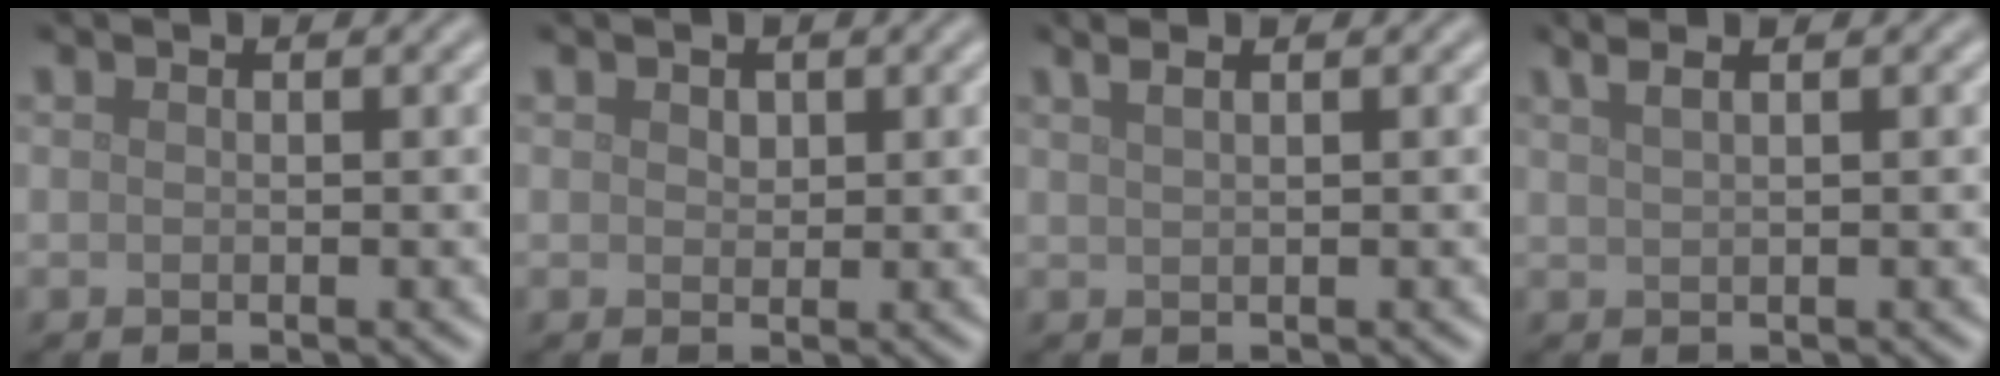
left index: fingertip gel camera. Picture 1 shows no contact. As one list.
[{"total": 0.9, "force": [0.5, 0.6, 0.4], "torque": [-0.008, -0.003, 0.009]}, {"total": 3.0, "force": [1.8, 1.4, 1.9], "torque": [-0.013, 0.016, 0.001]}, {"total": 3.6, "force": [2.2, 1.7, 2.4], "torque": [-0.017, 0.022, 0.007]}]